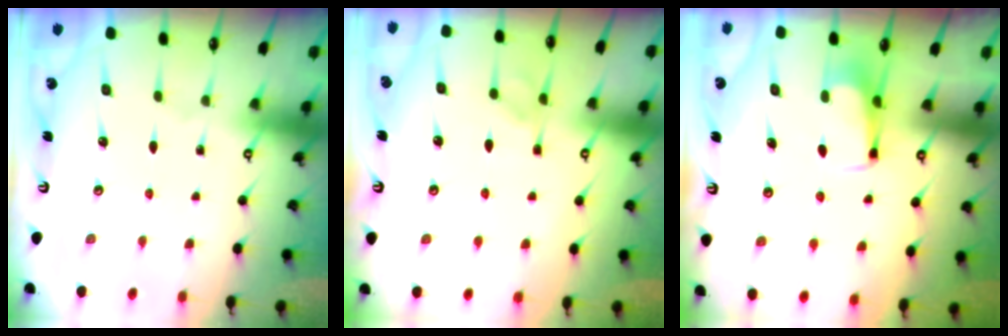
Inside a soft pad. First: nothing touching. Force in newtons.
{"total": 3.6, "press": 3.6, "slide": 0.4}
{"total": 5.4, "press": 5.4, "slide": 0.7}